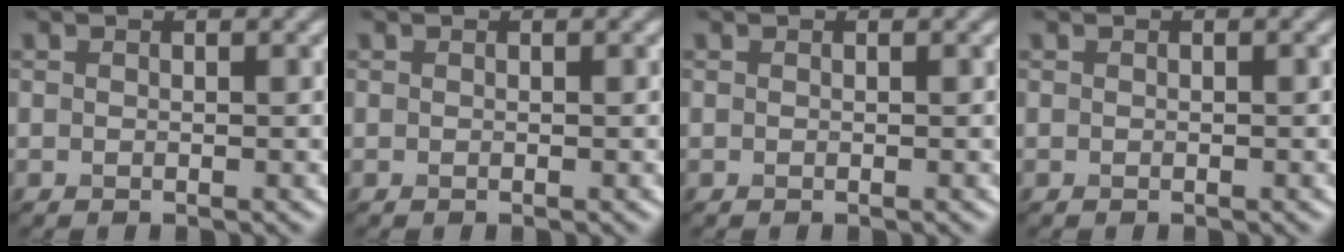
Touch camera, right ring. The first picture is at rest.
{"total": 0.0}
{"total": 0.0}
{"total": 0.0}